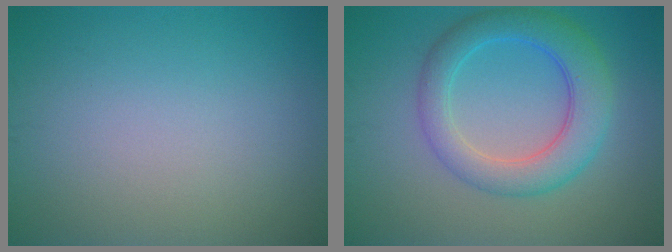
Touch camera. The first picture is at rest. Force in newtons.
{"total": 5.6, "press": 5.6, "slide": 0.1}